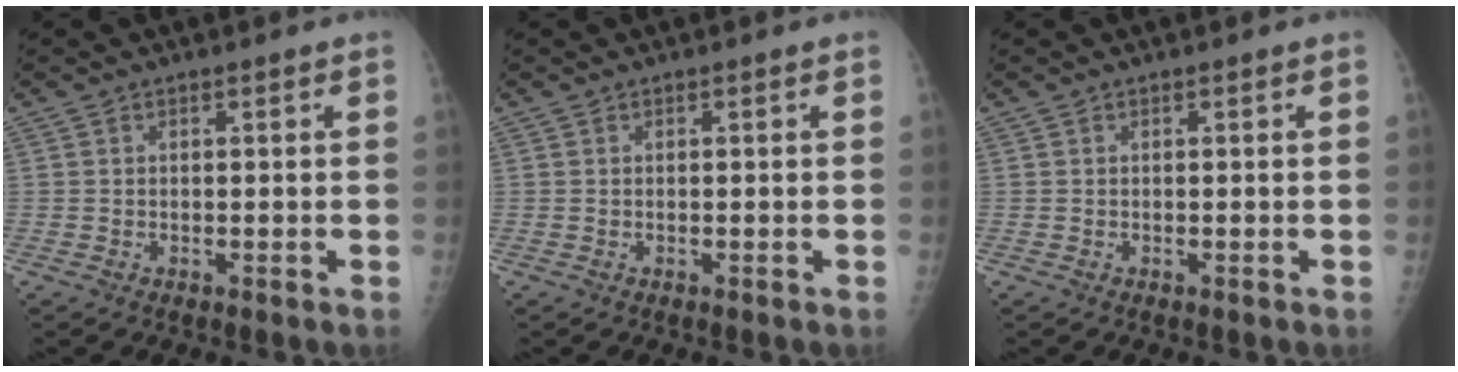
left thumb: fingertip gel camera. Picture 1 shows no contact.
{"total": 0.0}
{"total": 0.0}